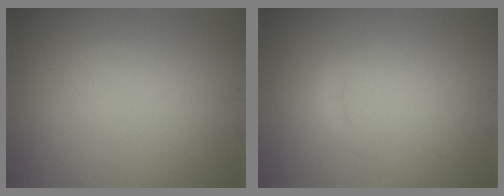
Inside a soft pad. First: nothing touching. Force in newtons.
{"total": 1.0, "press": 1.0, "slide": 0.1}